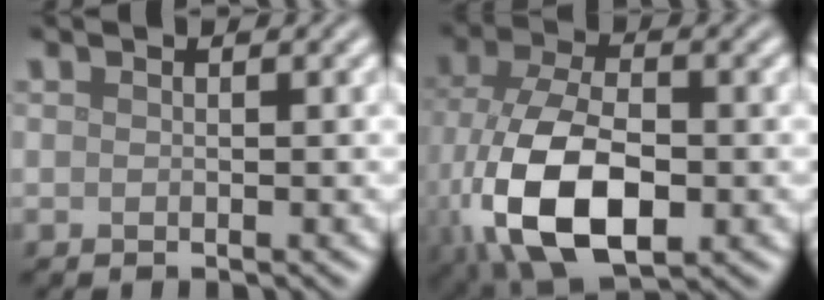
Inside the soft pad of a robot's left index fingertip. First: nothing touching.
{"total": 12.3, "force": [-3.5, 6.8, 9.6], "torque": [-0.216, -0.023, -0.064]}